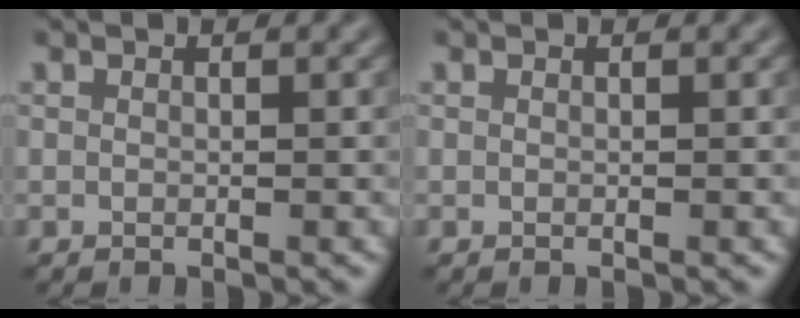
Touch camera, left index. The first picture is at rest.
{"total": 0.0}